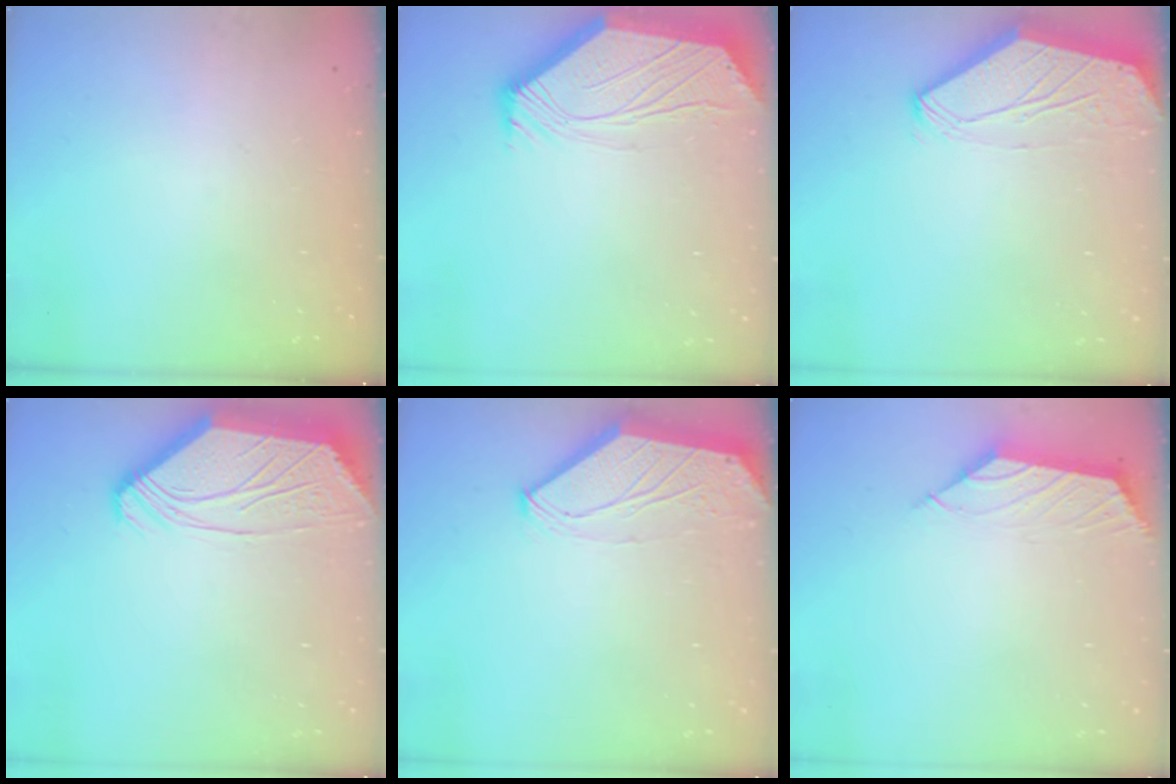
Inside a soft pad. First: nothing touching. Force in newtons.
{"total": 3.4, "press": 3.3, "slide": 0.5}
{"total": 0.0}
{"total": 5.0, "press": 5.0, "slide": 0.5}
{"total": 0.0}
{"total": 2.4, "press": 2.3, "slide": 0.6}